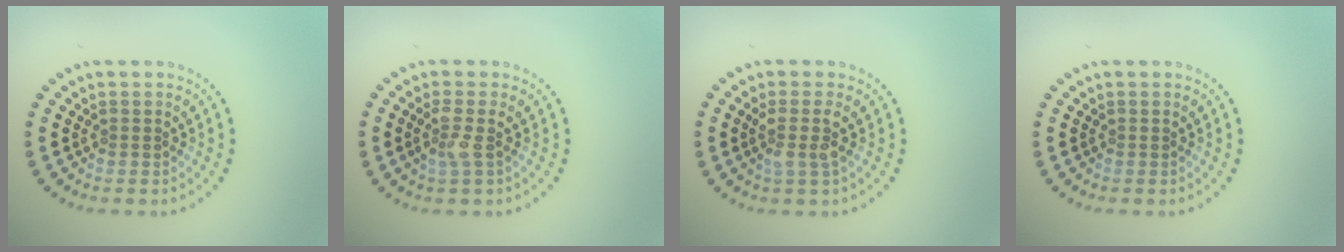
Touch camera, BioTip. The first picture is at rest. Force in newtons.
{"total": 1.7, "press": 1.4, "slide": 1.0}
{"total": 2.0, "press": 1.6, "slide": 1.2}
{"total": 0.0}